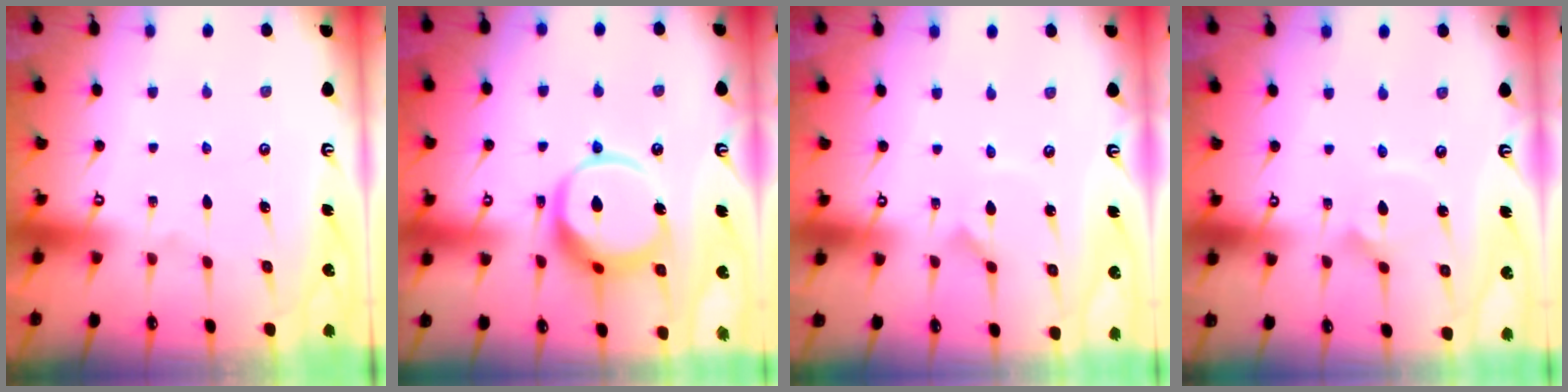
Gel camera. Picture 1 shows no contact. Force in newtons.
{"total": 13.9, "press": 13.8, "slide": 1.5}
{"total": 0.0}
{"total": 2.2, "press": 2.2, "slide": 0.1}